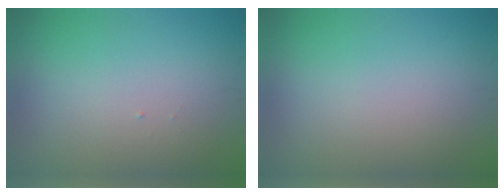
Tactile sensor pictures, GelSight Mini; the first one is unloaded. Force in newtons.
{"total": 0.0}